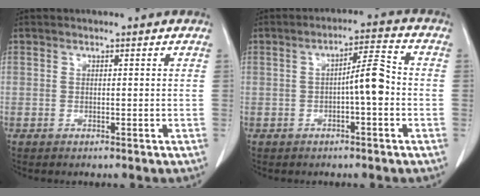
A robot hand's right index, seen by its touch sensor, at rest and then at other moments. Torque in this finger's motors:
{"motor_torque": [0.84, -0.27, 0.17, 0.04]}